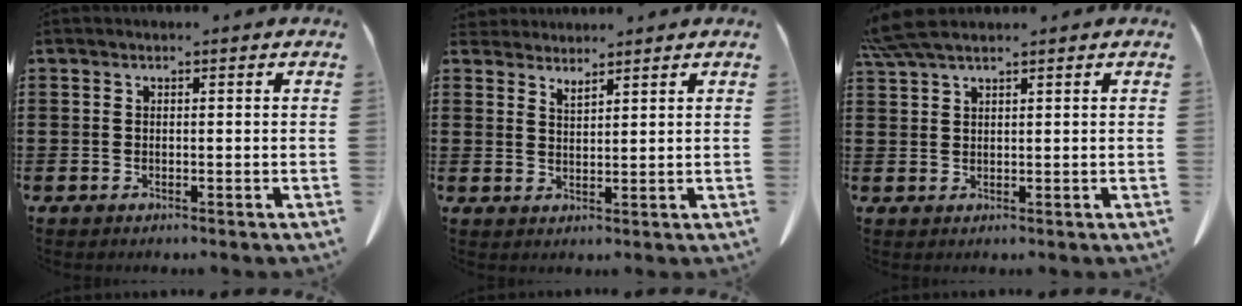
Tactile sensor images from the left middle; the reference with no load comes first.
{"total": 2.5, "force": [2.5, 0.1, 0.2], "torque": [-0.011, -0.006, 0.047]}
{"total": 4.4, "force": [3.5, 0.6, 2.5], "torque": [-0.059, -0.001, 0.067]}